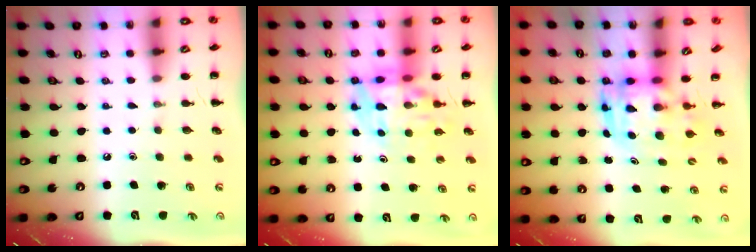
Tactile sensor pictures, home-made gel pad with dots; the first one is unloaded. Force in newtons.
{"total": 11.2, "press": 10.8, "slide": 3.1}
{"total": 3.9, "press": 3.8, "slide": 0.8}